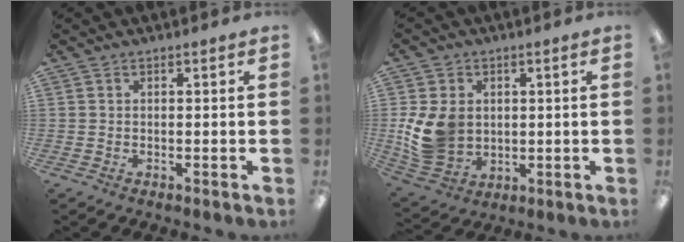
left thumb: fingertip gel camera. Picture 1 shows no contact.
{"total": 11.2, "force": [1.0, 9.2, 6.3], "torque": [-0.153, 0.006, 0.021]}